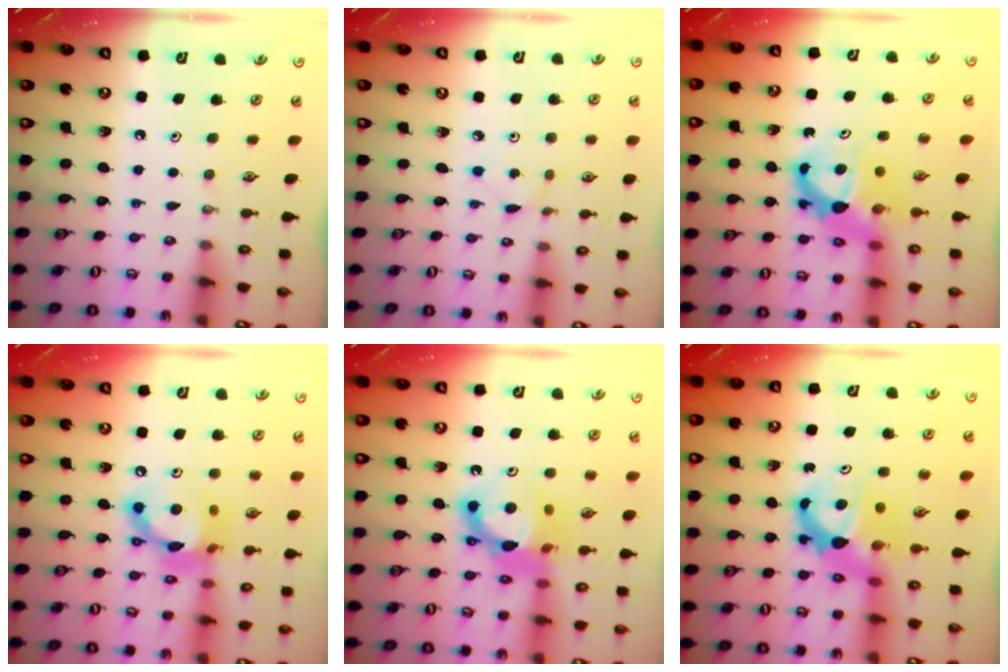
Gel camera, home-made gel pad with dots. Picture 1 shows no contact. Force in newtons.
{"total": 1.9, "press": 1.9, "slide": 0.3}
{"total": 8.3, "press": 8.2, "slide": 0.8}
{"total": 14.0, "press": 13.9, "slide": 1.1}
{"total": 12.8, "press": 12.8, "slide": 1.3}
{"total": 7.2, "press": 7.2, "slide": 0.5}